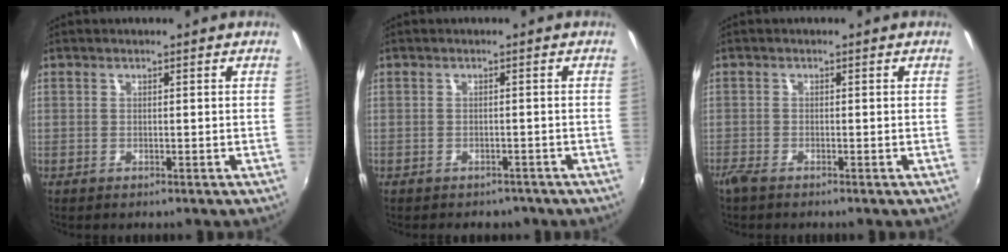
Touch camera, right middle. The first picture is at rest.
{"total": 4.6, "force": [-3.7, 2.4, 1.3], "torque": [-0.030, -0.012, -0.045]}
{"total": 1.8, "force": [-1.5, 0.2, 1.0], "torque": [-0.023, -0.007, -0.032]}